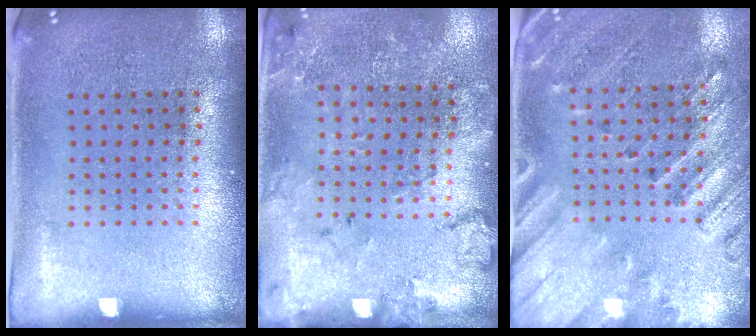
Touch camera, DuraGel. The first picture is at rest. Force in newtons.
{"total": 1.7, "press": 1.6, "slide": 0.5}
{"total": 2.4, "press": 2.0, "slide": 1.4}